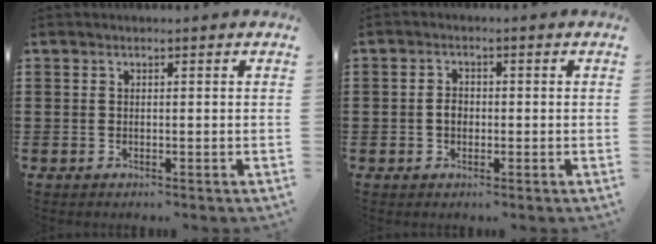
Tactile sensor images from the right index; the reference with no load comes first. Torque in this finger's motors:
{"motor_torque": [0.61, -0.50, 0.23, 0.06]}